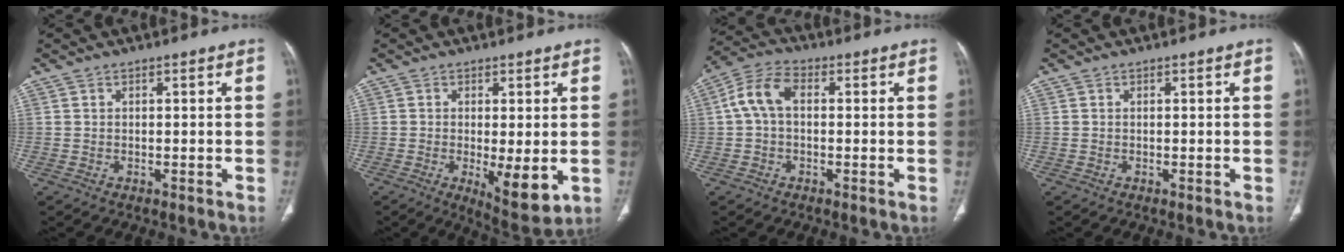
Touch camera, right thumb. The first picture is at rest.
{"total": 7.6, "force": [-1.6, 2.5, 7.0], "torque": [-0.105, -0.023, -0.018]}
{"total": 7.3, "force": [0.5, 4.5, 5.6], "torque": [-0.111, 0.024, 0.003]}
{"total": 0.0}